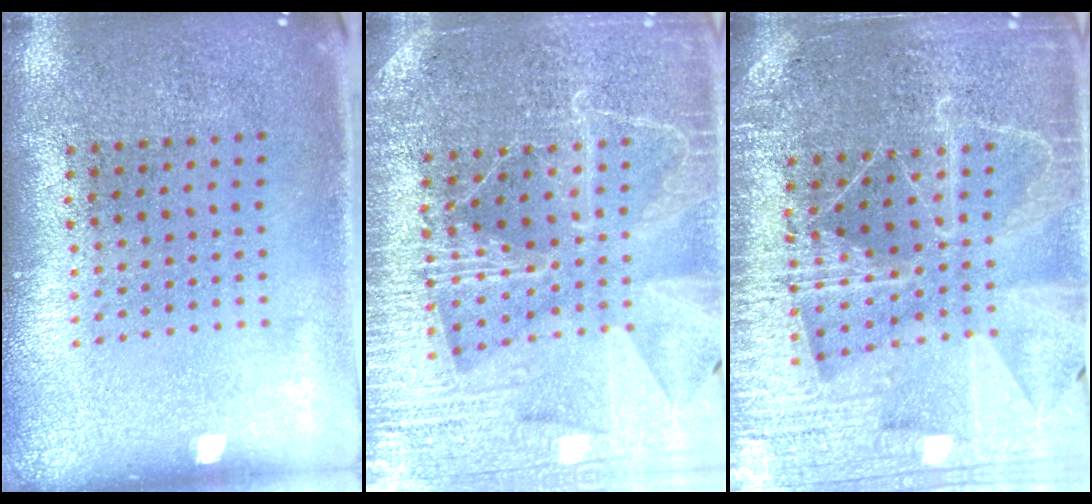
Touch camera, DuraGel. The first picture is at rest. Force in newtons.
{"total": 4.1, "press": 3.9, "slide": 1.3}
{"total": 4.8, "press": 4.3, "slide": 2.1}